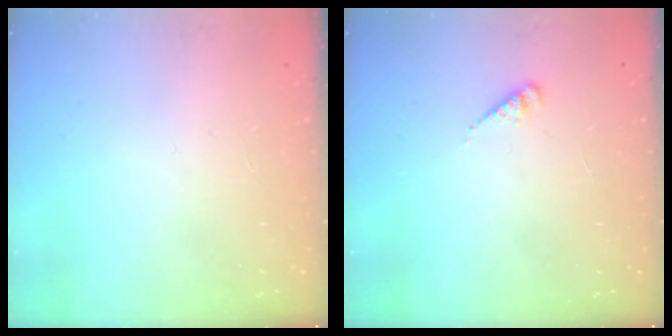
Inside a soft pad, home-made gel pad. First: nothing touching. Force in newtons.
{"total": 2.0, "press": 1.9, "slide": 0.3}